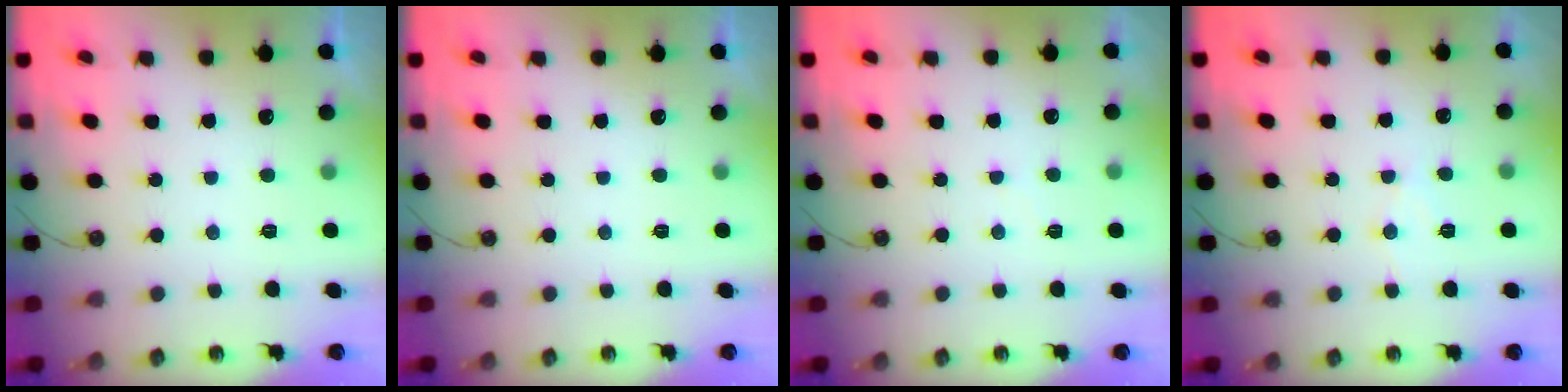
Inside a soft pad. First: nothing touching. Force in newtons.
{"total": 0.0}
{"total": 2.5, "press": 2.4, "slide": 0.4}
{"total": 6.4, "press": 6.4, "slide": 0.1}